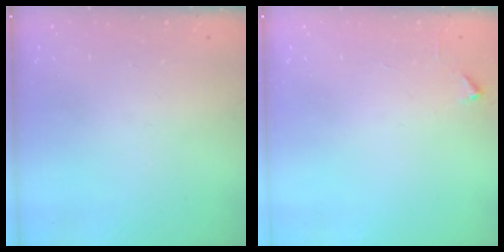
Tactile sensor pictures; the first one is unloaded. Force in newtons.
{"total": 2.1, "press": 2.1, "slide": 0.3}